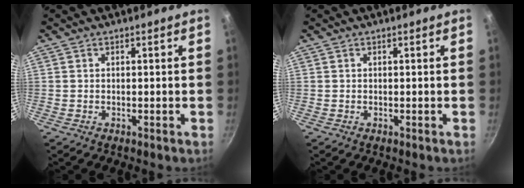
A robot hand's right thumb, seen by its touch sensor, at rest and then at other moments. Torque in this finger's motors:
{"motor_torque": [-0.06, 0.06, -0.03, 0.01, 0.00]}